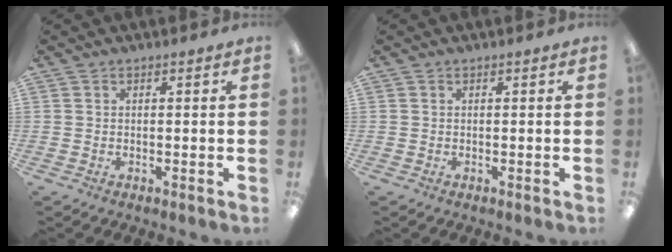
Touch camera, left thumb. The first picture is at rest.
{"total": 0.0}